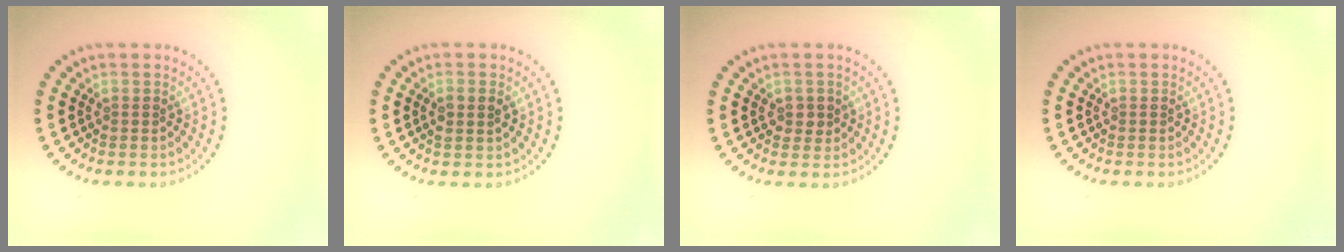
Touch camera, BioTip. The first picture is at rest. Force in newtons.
{"total": 1.6, "press": 1.6, "slide": 0.4}
{"total": 1.5, "press": 1.4, "slide": 0.6}
{"total": 0.0}